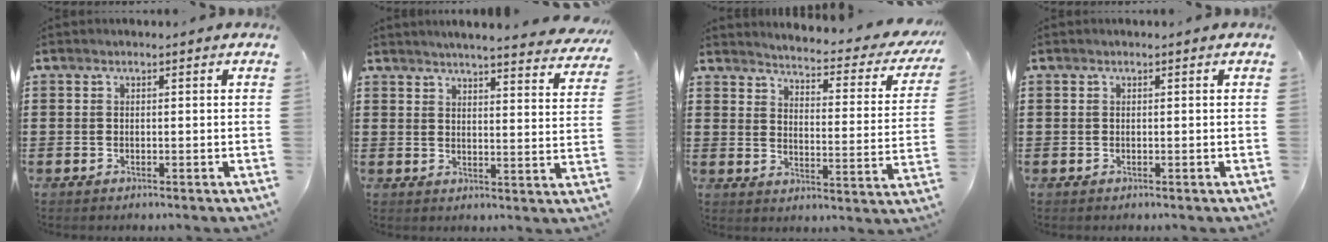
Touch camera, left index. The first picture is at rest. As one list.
[{"total": 4.4, "force": [4.2, -0.5, 1.1], "torque": [-0.040, -0.025, 0.072]}, {"total": 3.3, "force": [3.0, -0.2, 1.2], "torque": [-0.036, -0.034, 0.040]}, {"total": 0.0}]